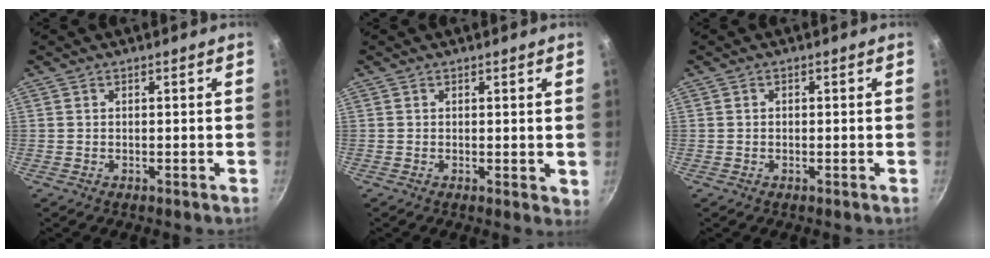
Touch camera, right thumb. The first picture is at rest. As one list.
[{"total": 1.8, "force": [0.5, 1.0, 1.5], "torque": [-0.017, -0.003, 0.006]}, {"total": 0.8, "force": [0.0, 0.6, 0.5], "torque": [-0.007, 0.005, -0.001]}]